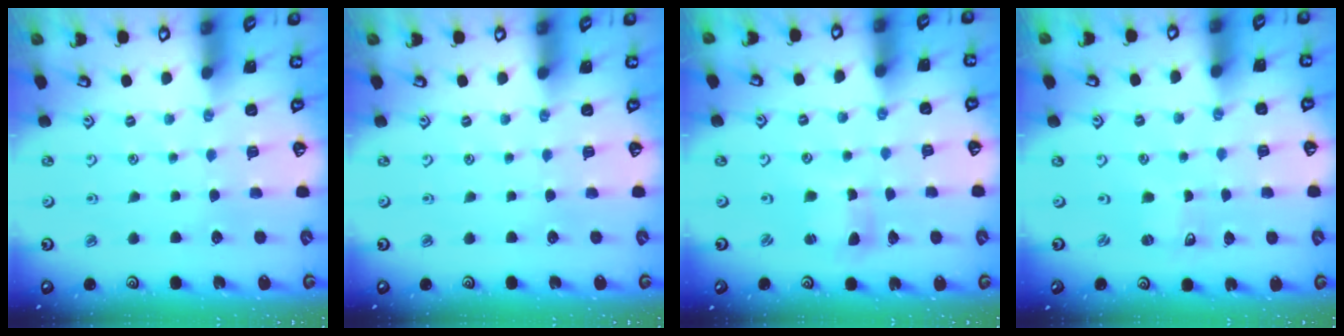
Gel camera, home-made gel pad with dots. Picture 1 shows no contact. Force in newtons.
{"total": 0.0}
{"total": 3.6, "press": 3.6, "slide": 0.3}
{"total": 0.0}